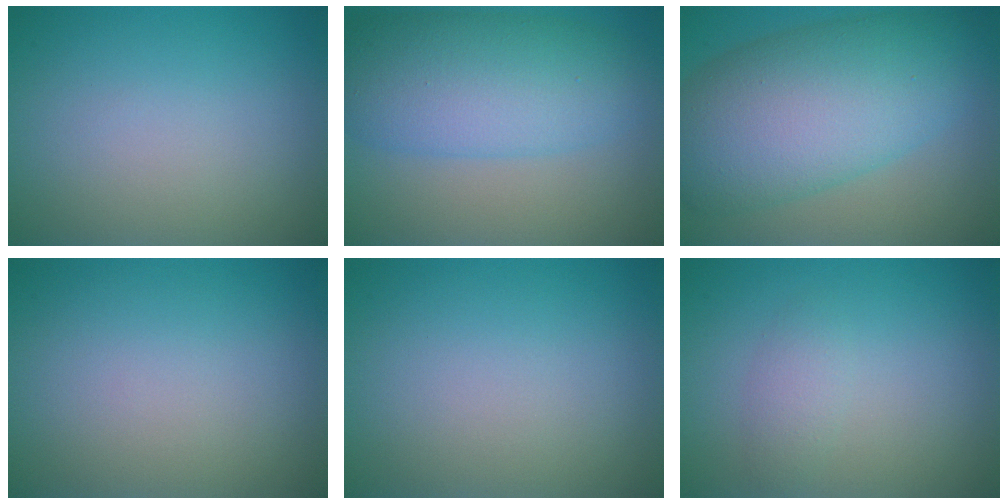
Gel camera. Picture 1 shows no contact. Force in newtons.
{"total": 8.4, "press": 8.4, "slide": 0.2}
{"total": 11.2, "press": 11.2, "slide": 0.3}
{"total": 0.0}
{"total": 0.0}
{"total": 1.5, "press": 1.5, "slide": 0.1}